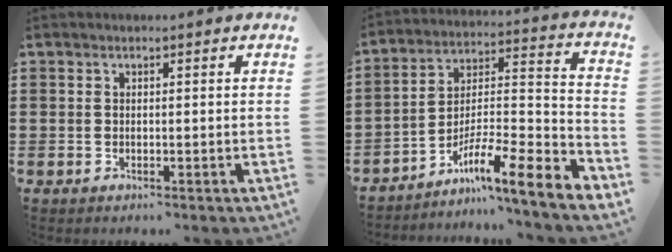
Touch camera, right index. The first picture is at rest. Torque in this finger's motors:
{"motor_torque": [2.14, 0.00, 0.55, 0.19]}